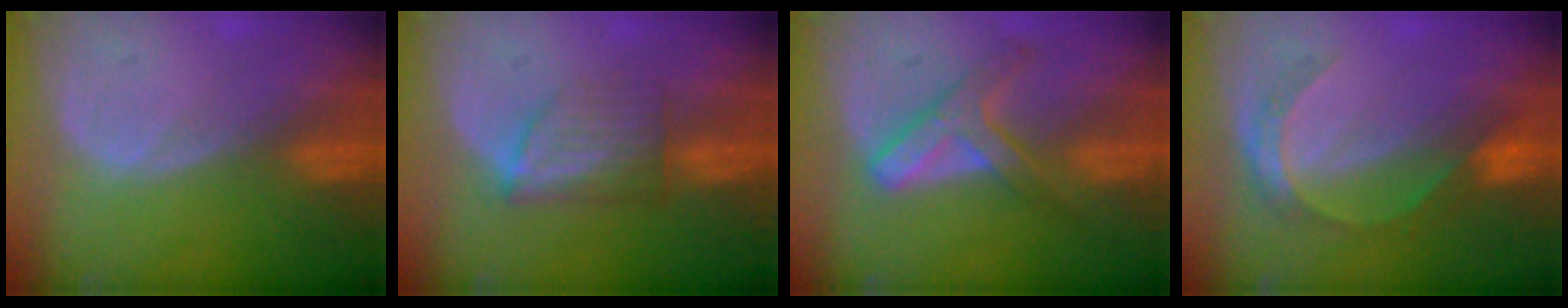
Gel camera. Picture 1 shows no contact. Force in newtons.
{"total": 6.1, "press": 5.5, "slide": 2.7}
{"total": 6.6, "press": 5.8, "slide": 3.3}
{"total": 5.3, "press": 5.0, "slide": 1.6}